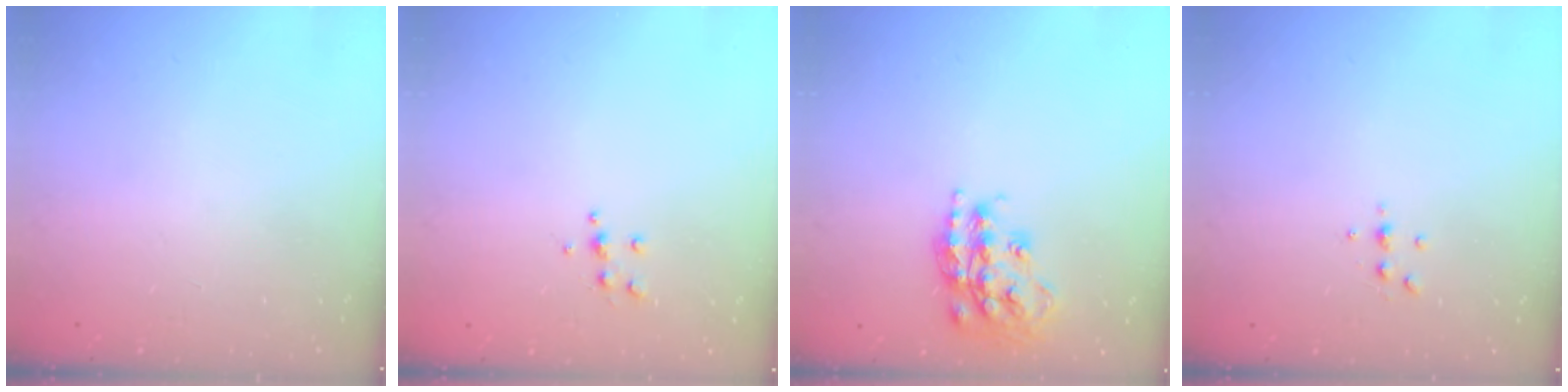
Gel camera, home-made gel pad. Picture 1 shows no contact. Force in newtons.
{"total": 5.2, "press": 5.0, "slide": 1.1}
{"total": 18.0, "press": 17.9, "slide": 1.2}
{"total": 3.9, "press": 3.9, "slide": 0.6}